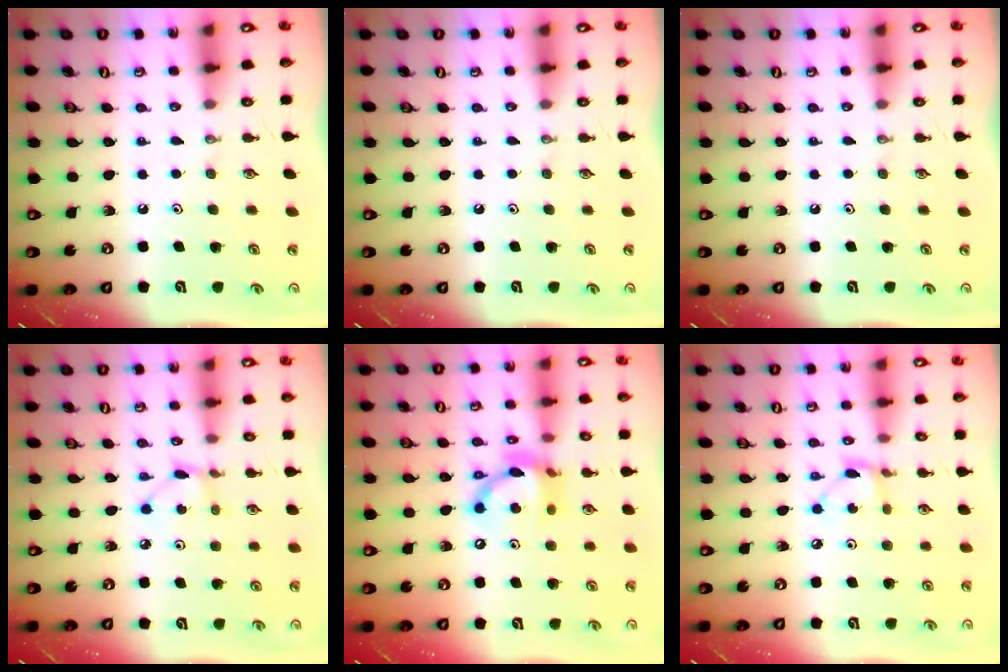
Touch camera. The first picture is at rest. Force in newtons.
{"total": 0.0}
{"total": 0.0}
{"total": 3.8, "press": 3.8, "slide": 0.4}
{"total": 12.8, "press": 12.8, "slide": 0.9}
{"total": 3.4, "press": 3.4, "slide": 0.1}